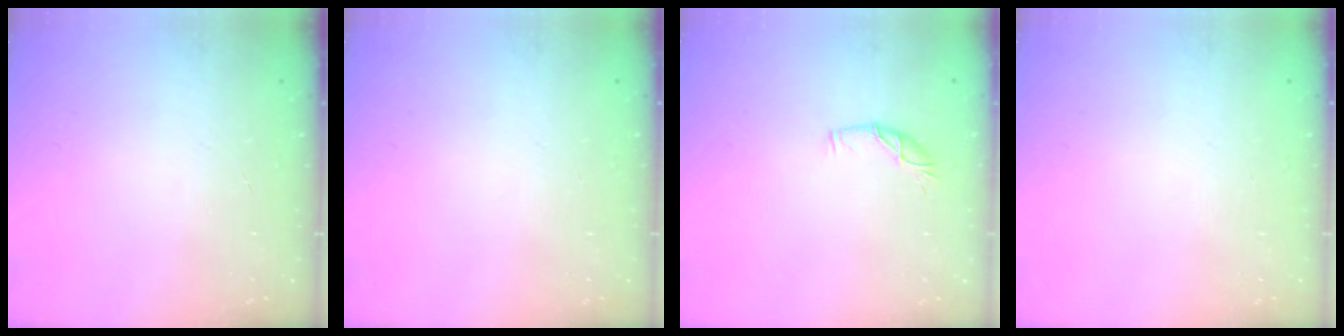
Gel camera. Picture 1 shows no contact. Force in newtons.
{"total": 0.0}
{"total": 6.1, "press": 6.1, "slide": 0.6}
{"total": 0.0}